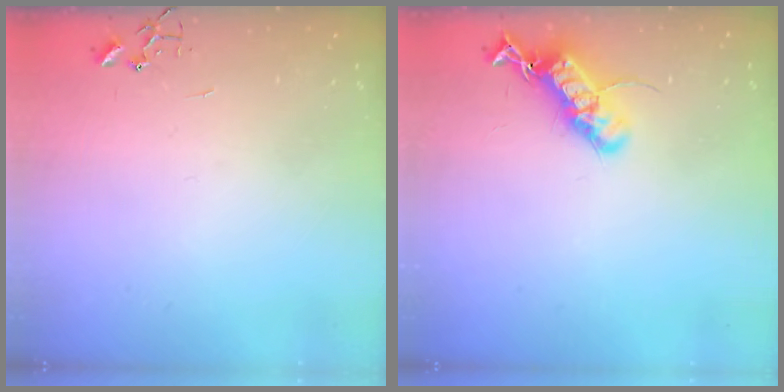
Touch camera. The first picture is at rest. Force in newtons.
{"total": 16.8, "press": 16.7, "slide": 0.8}